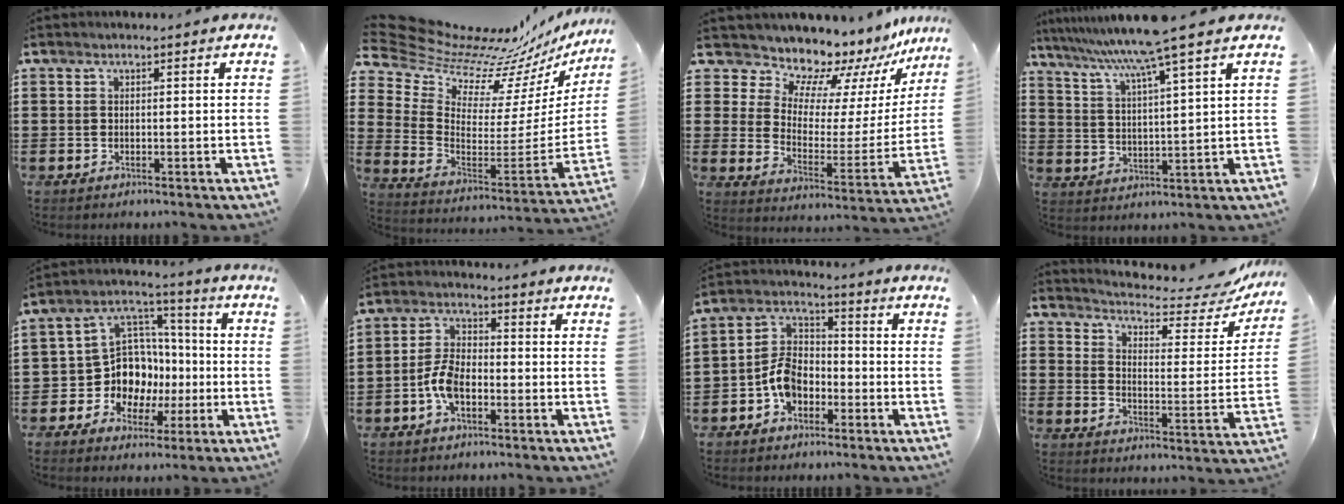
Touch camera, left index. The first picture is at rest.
{"total": 8.8, "force": [7.8, 3.5, 2.3], "torque": [-0.083, -0.069, 0.130]}
{"total": 9.1, "force": [8.8, 2.1, 0.3], "torque": [-0.040, -0.095, 0.148]}
{"total": 8.5, "force": [6.5, -1.1, 5.3], "torque": [-0.124, -0.036, 0.106]}
{"total": 11.6, "force": [-2.5, 10.4, 4.6], "torque": [-0.120, 0.008, -0.037]}
{"total": 5.9, "force": [-2.2, 3.0, 4.5], "torque": [-0.111, 0.001, -0.049]}
{"total": 7.3, "force": [-3.2, 5.0, 4.1], "torque": [-0.101, 0.017, -0.066]}
{"total": 4.1, "force": [3.7, 0.7, 1.5], "torque": [-0.046, -0.036, 0.054]}